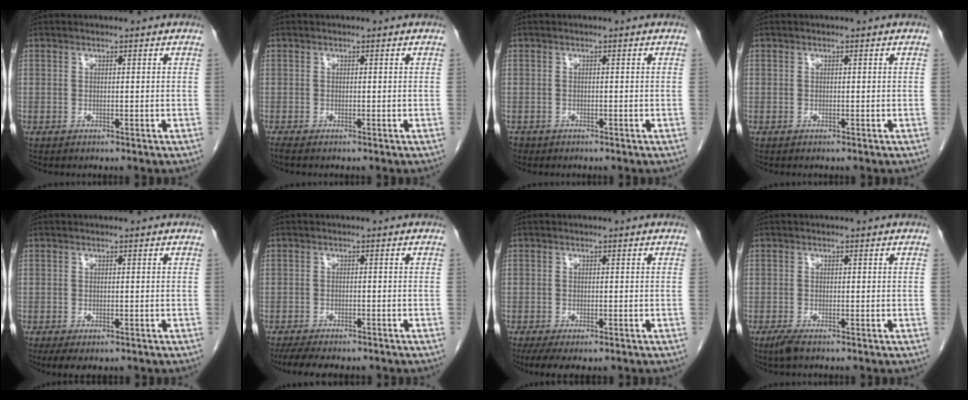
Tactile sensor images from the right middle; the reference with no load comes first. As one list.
[{"total": 0.7, "force": [-0.6, -0.1, 0.3], "torque": [-0.011, -0.005, -0.012]}, {"total": 1.0, "force": [-0.8, 0.6, 0.0], "torque": [-0.012, -0.001, -0.013]}, {"total": 0.0}, {"total": 3.6, "force": [-2.3, 1.6, 2.2], "torque": [-0.035, -0.010, -0.030]}, {"total": 9.0, "force": [-7.6, 2.4, 4.3], "torque": [-0.064, -0.006, -0.106]}, {"total": 5.6, "force": [-3.9, 1.9, 3.5], "torque": [-0.056, -0.014, -0.060]}, {"total": 1.9, "force": [-1.3, 0.4, 1.3], "torque": [-0.033, -0.007, -0.026]}]